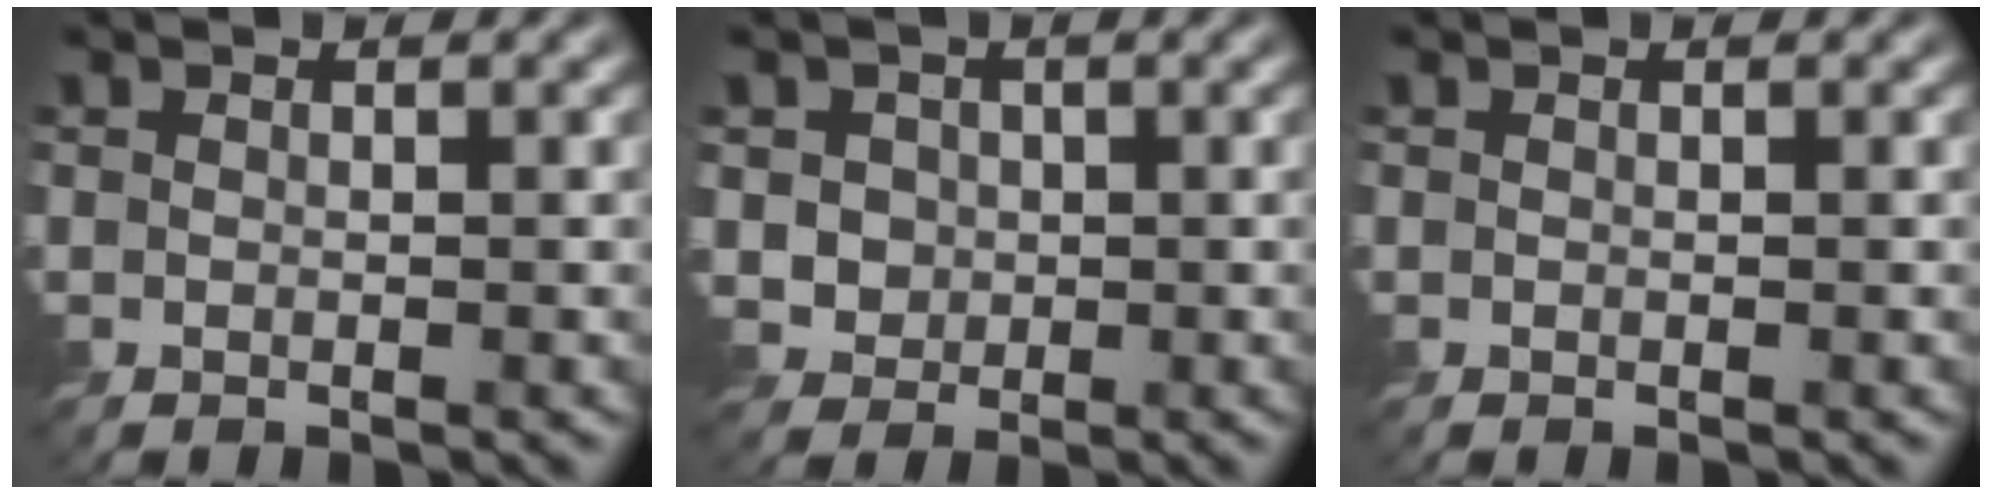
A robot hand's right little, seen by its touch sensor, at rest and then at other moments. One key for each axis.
{"total": 2.7, "fx": 0.5, "fy": 2.5, "fz": 0.9, "tx": -0.015, "ty": 0.006, "tz": 0.018}
{"total": 0.0}